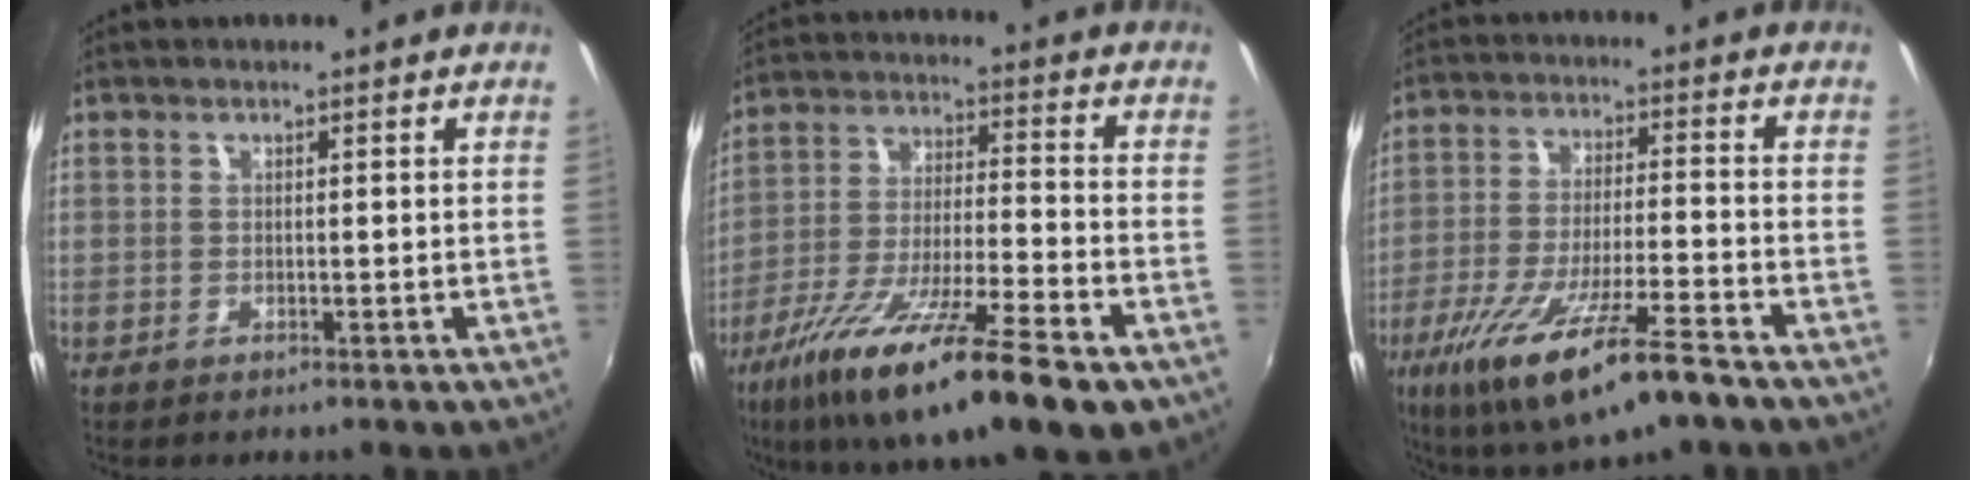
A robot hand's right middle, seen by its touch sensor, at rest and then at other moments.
{"total": 21.7, "force": [-13.6, 3.6, 16.6], "torque": [-0.301, -0.057, -0.234]}
{"total": 17.5, "force": [-11.2, 2.7, 13.2], "torque": [-0.254, -0.051, -0.194]}